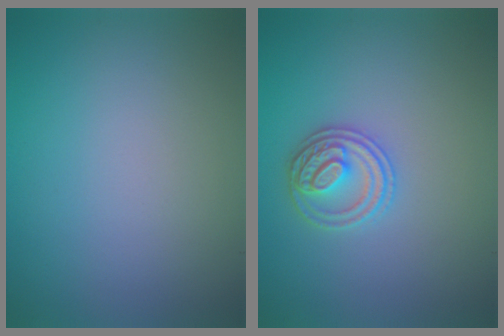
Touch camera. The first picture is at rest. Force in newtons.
{"total": 2.7, "press": 2.7, "slide": 0.6}